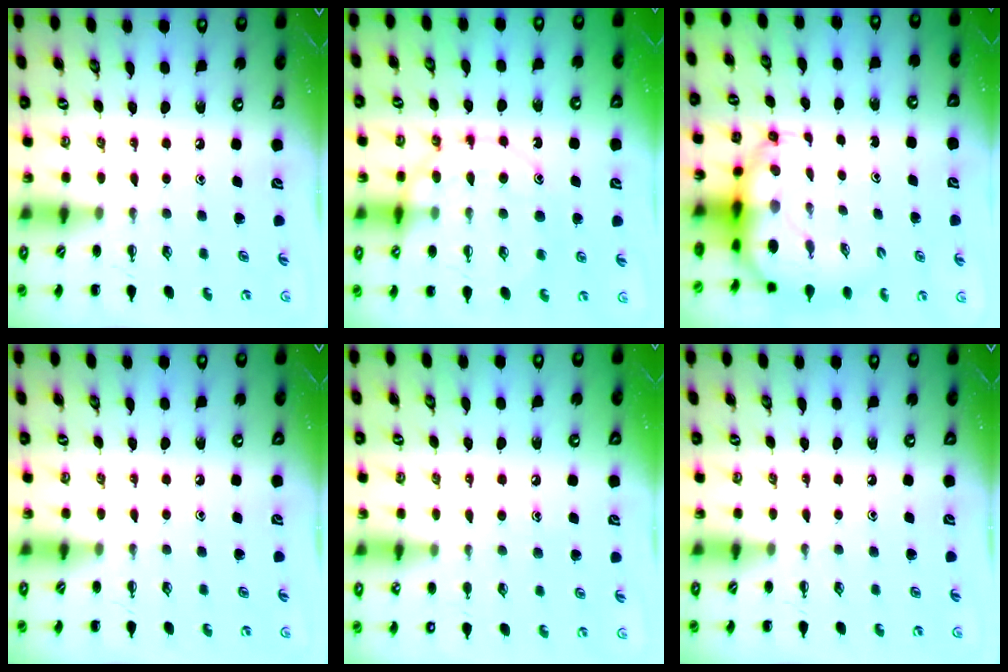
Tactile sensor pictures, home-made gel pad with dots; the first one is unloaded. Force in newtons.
{"total": 13.8, "press": 13.7, "slide": 1.7}
{"total": 8.0, "press": 7.6, "slide": 2.2}
{"total": 0.0}
{"total": 7.2, "press": 7.0, "slide": 1.7}
{"total": 0.0}